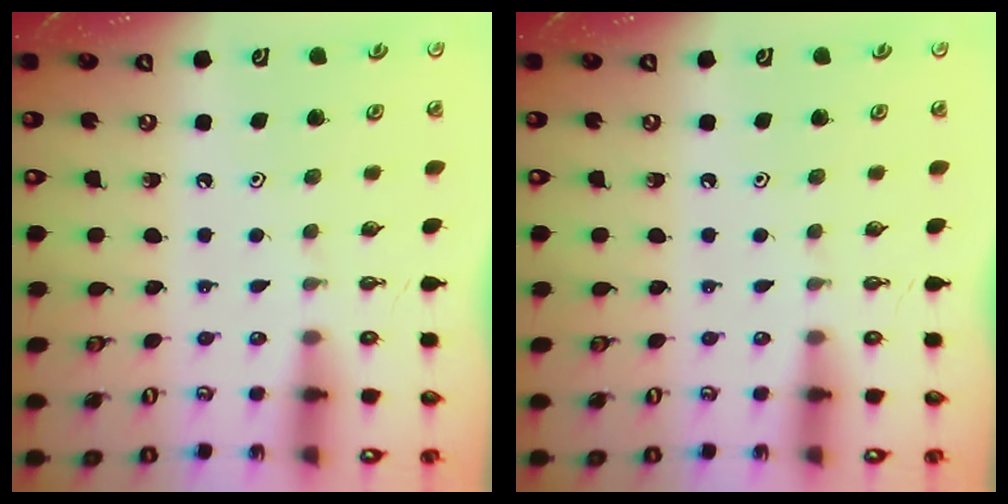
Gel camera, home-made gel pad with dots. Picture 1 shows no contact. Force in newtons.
{"total": 0.0}